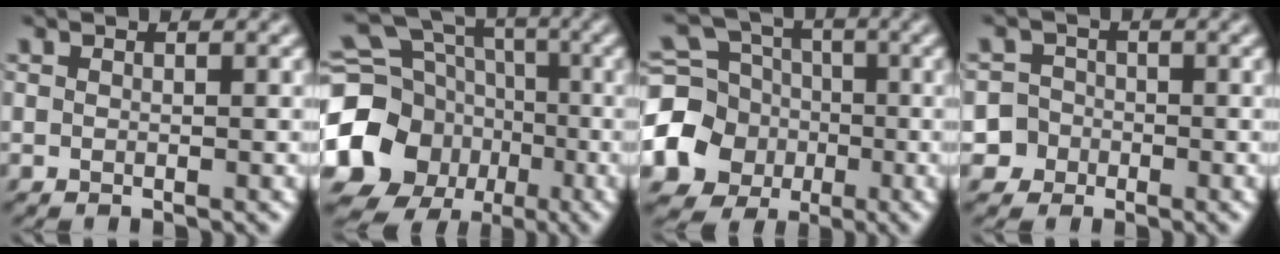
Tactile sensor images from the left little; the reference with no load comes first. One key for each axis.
{"total": 16.7, "fx": -3.9, "fy": 14.6, "fz": 7.0, "tx": -0.165, "ty": -0.014, "tz": -0.100}
{"total": 12.2, "fx": -3.3, "fy": 11.0, "fz": 4.2, "tx": -0.111, "ty": -0.023, "tz": -0.078}
{"total": 4.9, "fx": -2.6, "fy": 4.1, "fz": 0.5, "tx": 0.007, "ty": -0.004, "tz": -0.064}